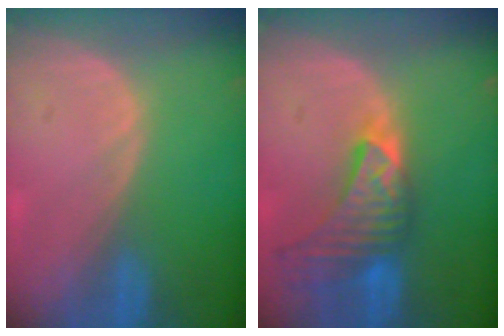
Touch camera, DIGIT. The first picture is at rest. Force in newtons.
{"total": 9.0, "press": 8.2, "slide": 3.8}